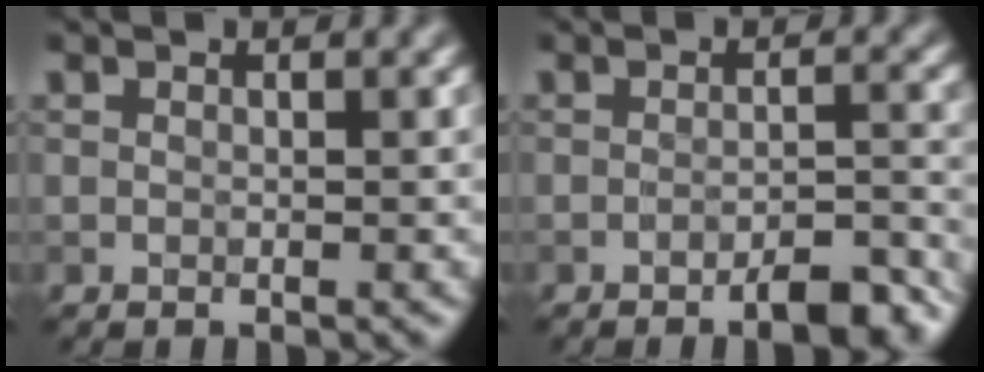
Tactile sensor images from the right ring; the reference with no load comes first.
{"total": 4.3, "force": [-2.8, 1.0, 3.0], "torque": [-0.041, 0.002, -0.040]}